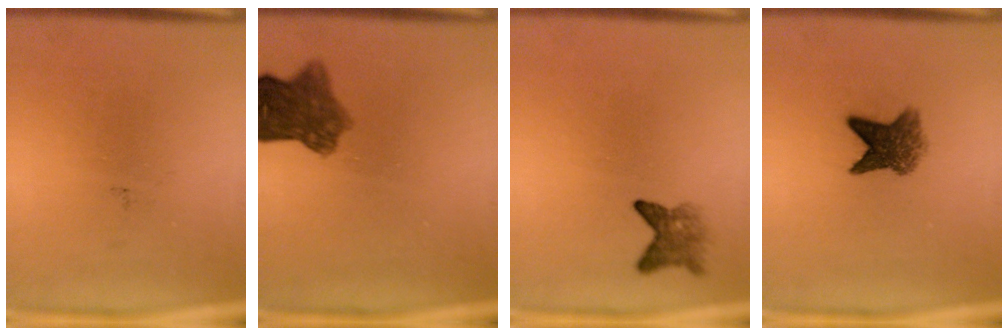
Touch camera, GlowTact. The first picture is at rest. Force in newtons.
{"total": 7.2}
{"total": 2.8}
{"total": 5.7}